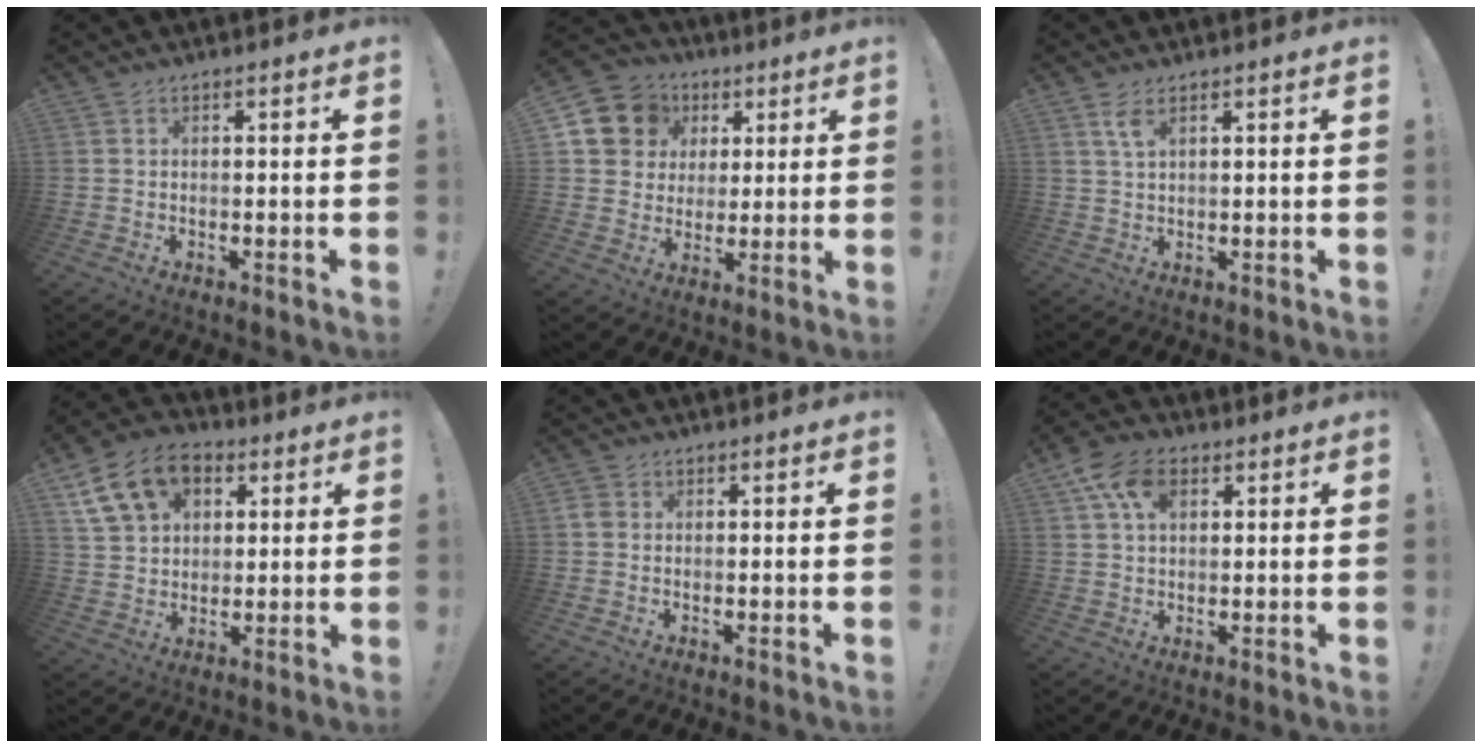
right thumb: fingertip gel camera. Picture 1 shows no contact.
{"total": 11.9, "force": [4.3, 10.5, 3.6], "torque": [-0.049, -0.015, 0.093]}
{"total": 3.9, "force": [2.1, 1.6, 2.9], "torque": [-0.048, -0.007, 0.036]}
{"total": 15.7, "force": [6.8, 11.4, 8.5], "torque": [-0.135, -0.018, 0.132]}
{"total": 2.3, "force": [0.3, 1.9, 1.3], "torque": [-0.024, 0.005, 0.007]}
{"total": 10.5, "force": [4.3, 6.8, 6.7], "torque": [-0.121, -0.001, 0.081]}